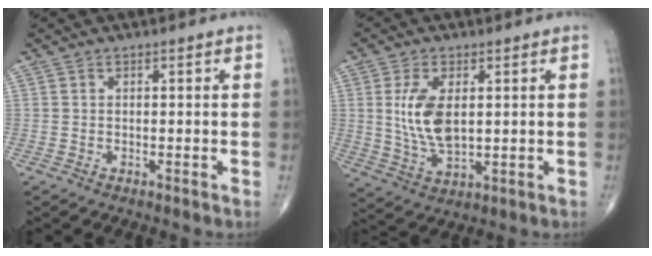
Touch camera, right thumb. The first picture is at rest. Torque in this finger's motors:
{"motor_torque": [-0.29, 0.69, 1.07, 0.25, 0.12]}